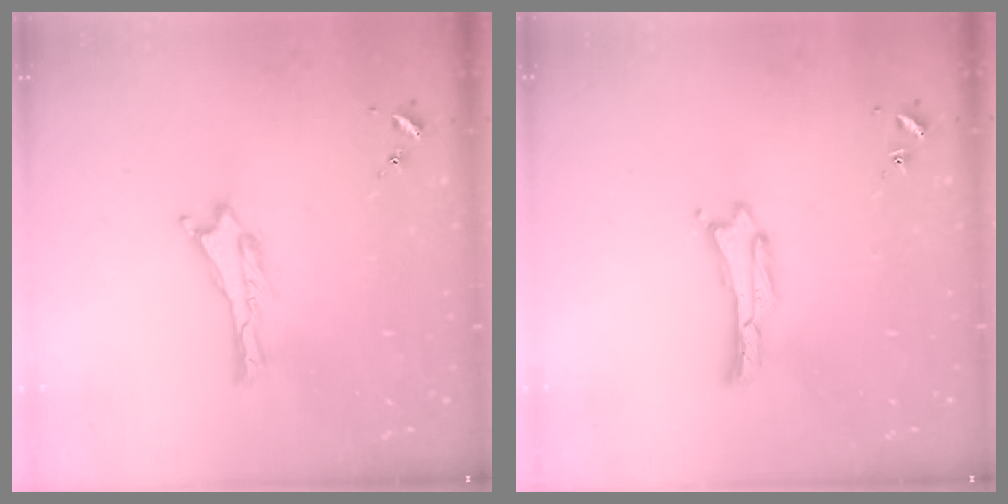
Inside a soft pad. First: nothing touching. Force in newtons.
{"total": 0.0}